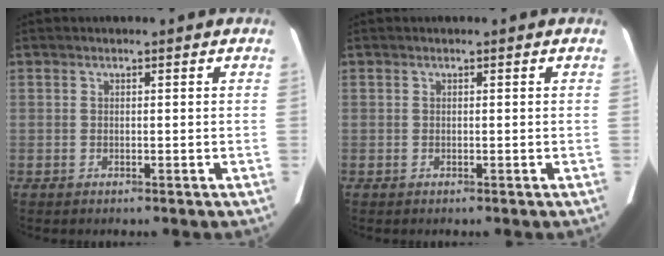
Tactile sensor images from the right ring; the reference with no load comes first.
{"total": 0.0}